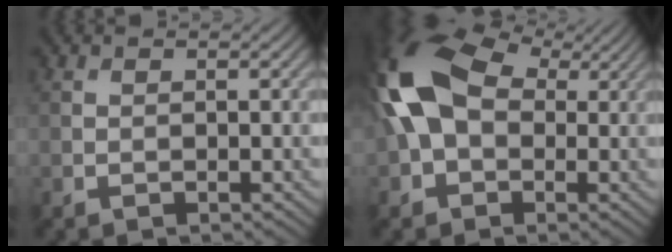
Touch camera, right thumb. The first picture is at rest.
{"total": 14.5, "force": [1.5, 9.7, 10.6], "torque": [-0.241, 0.007, 0.013]}